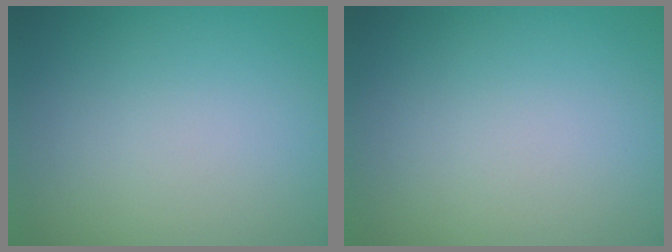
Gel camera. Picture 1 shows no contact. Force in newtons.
{"total": 0.0}